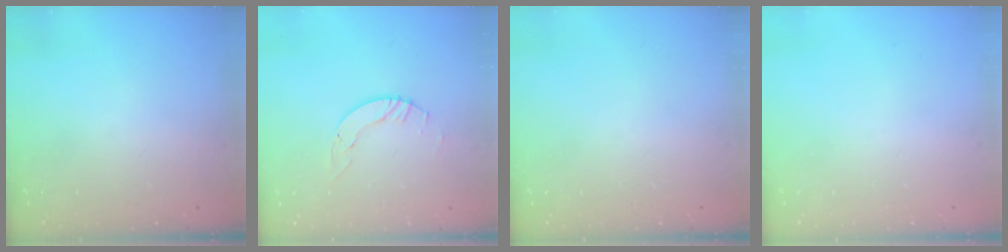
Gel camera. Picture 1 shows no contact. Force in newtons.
{"total": 3.9, "press": 3.9, "slide": 0.4}
{"total": 0.0}
{"total": 0.0}